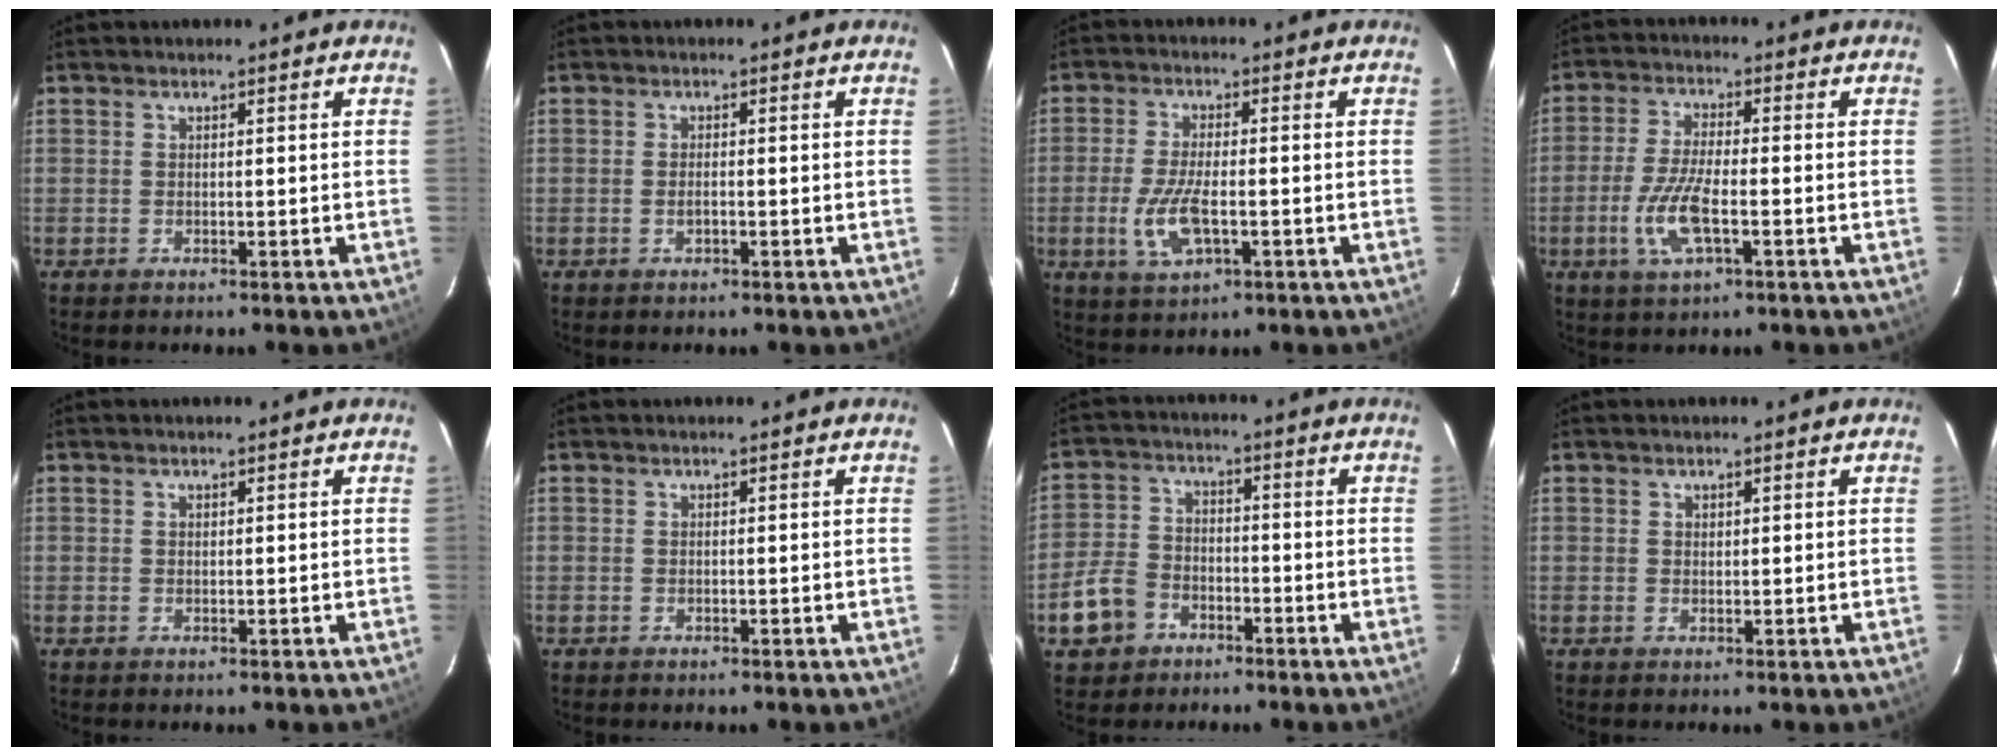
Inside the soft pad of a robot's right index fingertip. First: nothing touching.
{"total": 1.1, "force": [-0.5, 0.4, 0.9], "torque": [-0.019, -0.001, -0.008]}
{"total": 8.1, "force": [-2.3, 2.9, 7.2], "torque": [-0.155, -0.010, -0.042]}
{"total": 8.8, "force": [-2.8, 2.4, 8.0], "torque": [-0.172, -0.006, -0.057]}
{"total": 0.0}
{"total": 0.0}
{"total": 9.1, "force": [-5.1, 6.5, 3.9], "torque": [-0.099, 0.017, -0.092]}
{"total": 0.6, "force": [0.4, 0.5, 0.1], "torque": [-0.002, 0.002, 0.006]}